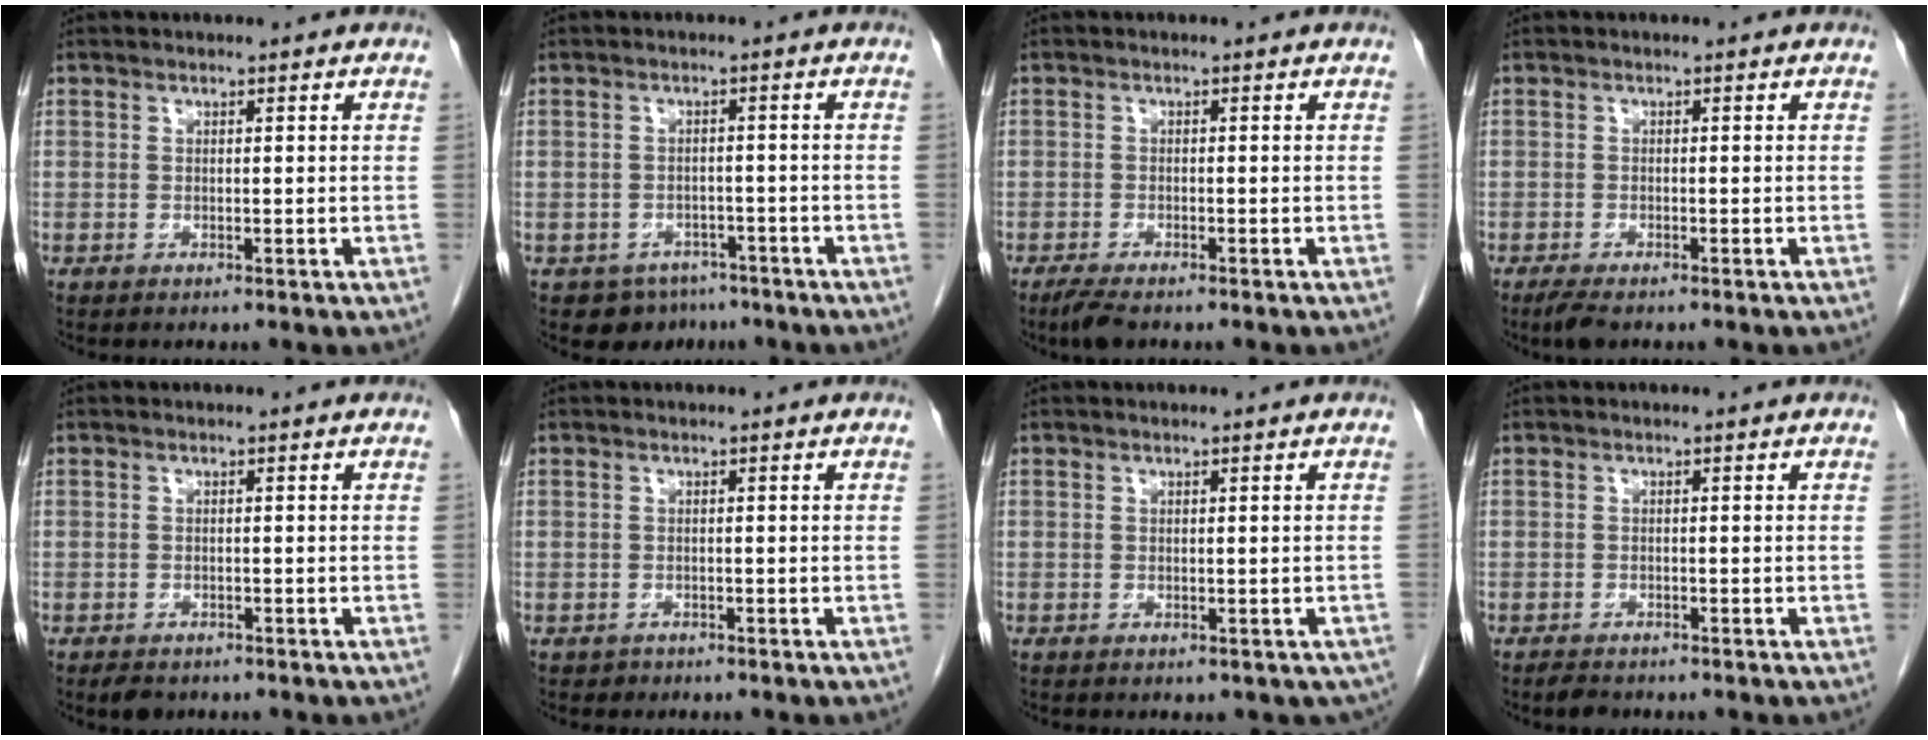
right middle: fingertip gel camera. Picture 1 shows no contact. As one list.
[{"total": 5.4, "force": [-4.0, 3.5, 0.6], "torque": [0.005, 0.010, -0.052]}, {"total": 2.8, "force": [-2.2, 0.6, 1.7], "torque": [-0.038, -0.008, -0.038]}, {"total": 2.5, "force": [-1.8, 0.7, 1.5], "torque": [-0.033, -0.007, -0.031]}, {"total": 2.3, "force": [-1.7, 1.2, 0.8], "torque": [-0.017, -0.002, -0.022]}, {"total": 0.8, "force": [-0.6, 0.6, -0.1], "torque": [-0.007, 0.002, -0.009]}, {"total": 2.9, "force": [-1.8, 2.0, 1.2], "torque": [-0.001, 0.000, -0.020]}, {"total": 1.8, "force": [-1.5, 0.7, 0.6], "torque": [-0.018, -0.003, -0.022]}]